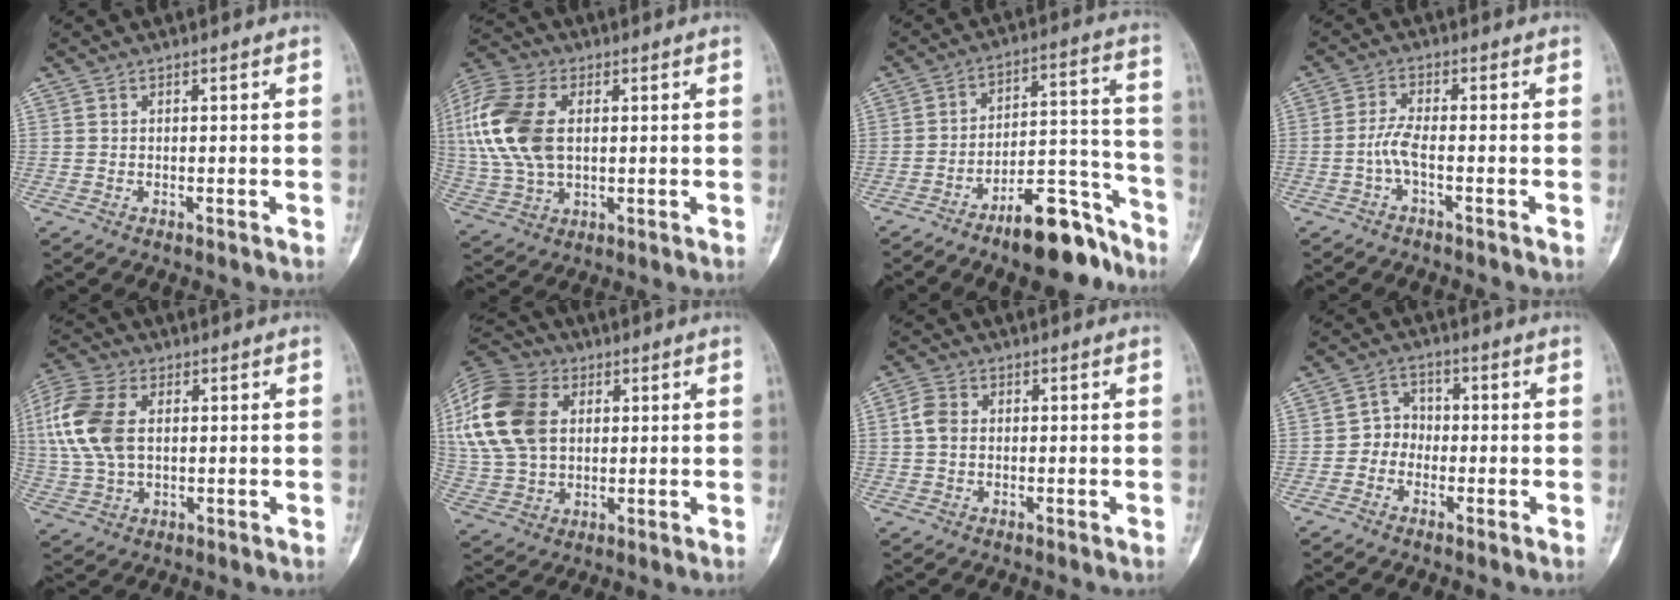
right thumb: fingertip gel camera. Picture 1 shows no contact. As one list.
[{"total": 17.3, "force": [2.9, 10.5, 13.4], "torque": [-0.312, 0.006, 0.052]}, {"total": 14.4, "force": [-10.6, 5.1, 8.4], "torque": [-0.092, 0.104, -0.166]}, {"total": 3.3, "force": [-1.3, 0.3, 3.1], "torque": [-0.078, 0.006, -0.034]}, {"total": 13.5, "force": [2.4, 8.2, 10.4], "torque": [-0.244, 0.012, 0.044]}, {"total": 20.0, "force": [4.9, 13.9, 13.5], "torque": [-0.290, 0.013, 0.087]}, {"total": 3.2, "force": [0.3, 2.5, 2.1], "torque": [-0.045, 0.007, -0.003]}, {"total": 3.5, "force": [-1.2, 3.0, 1.3], "torque": [0.002, 0.016, -0.040]}]